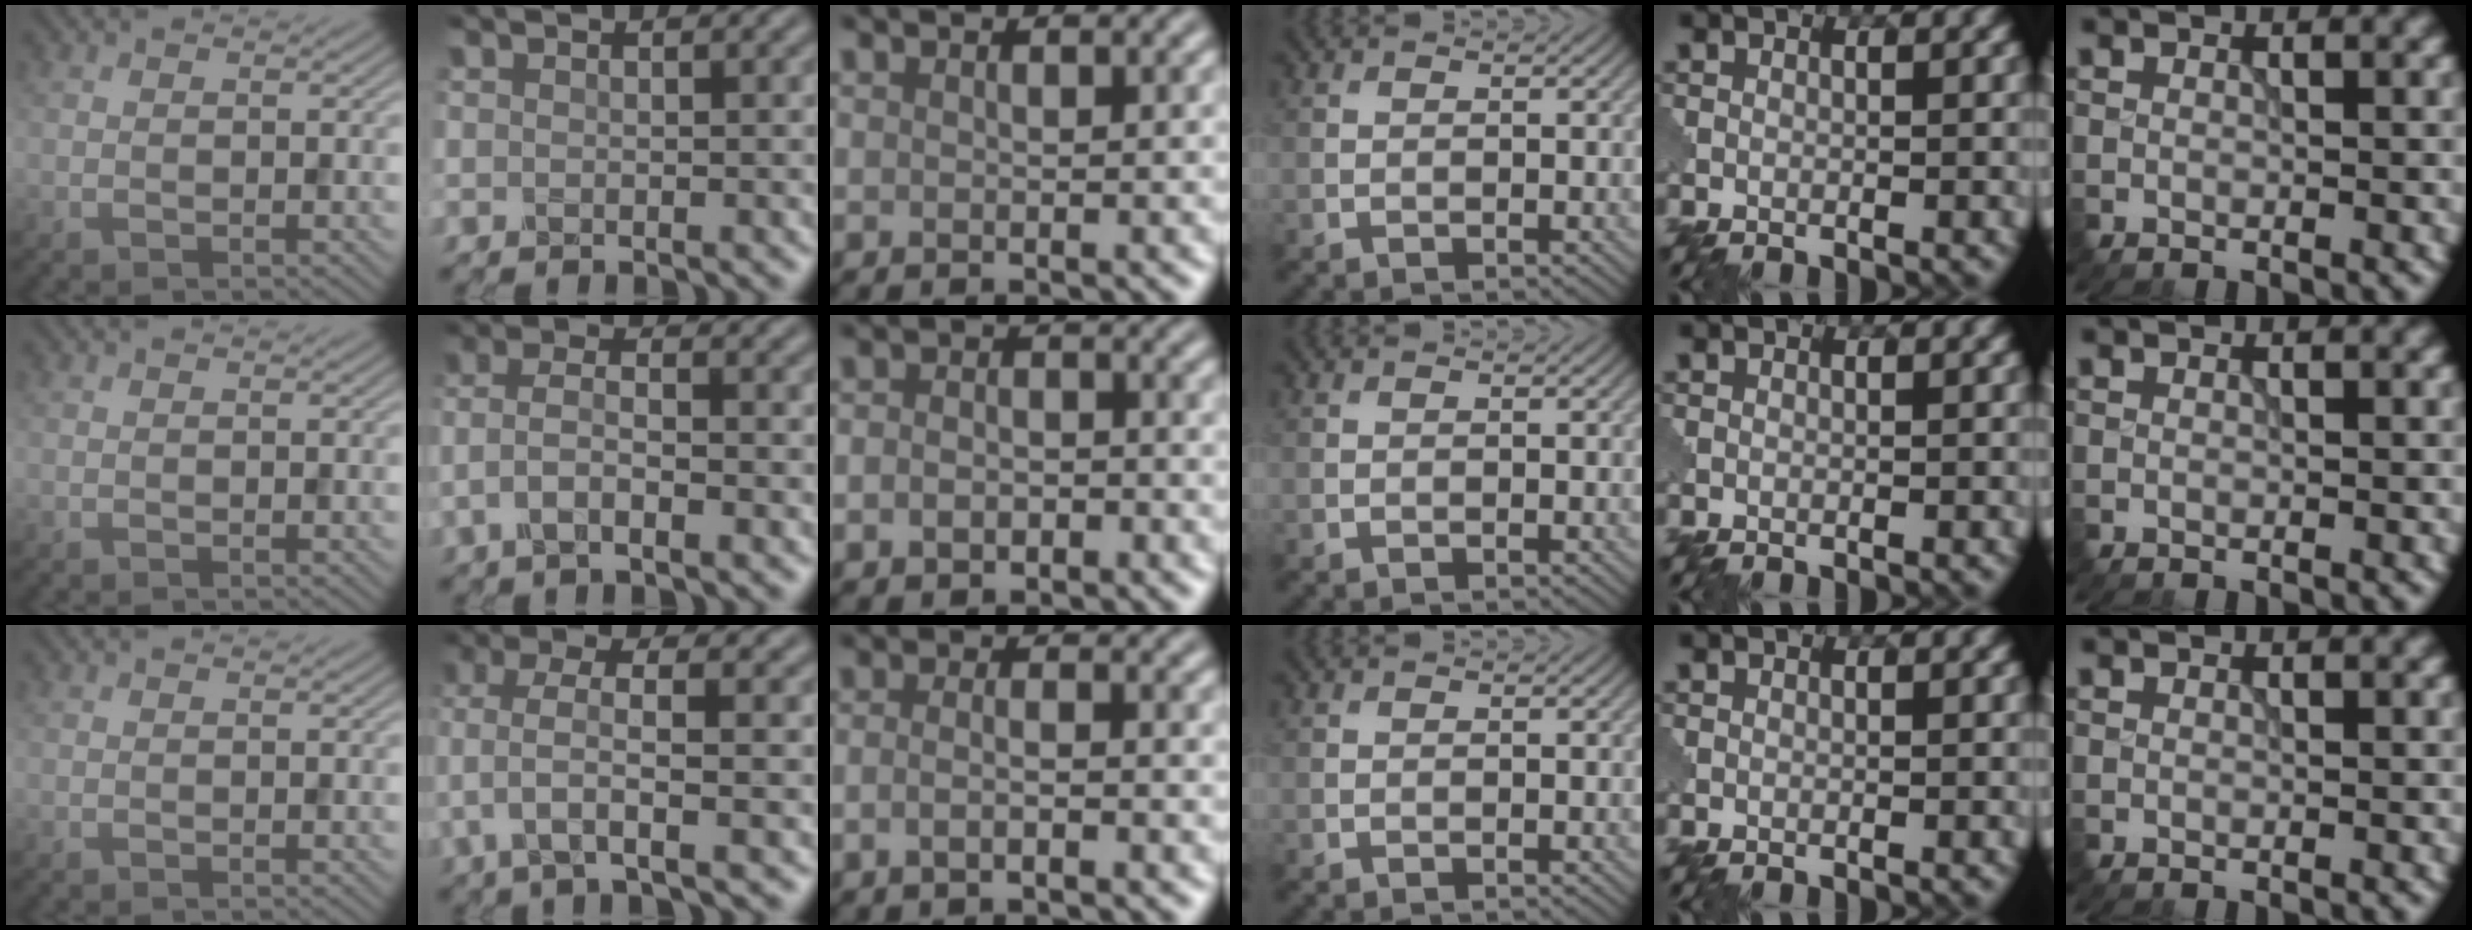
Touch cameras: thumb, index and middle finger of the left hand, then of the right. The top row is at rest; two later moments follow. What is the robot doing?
{"motion": "extract", "object": "pin"}